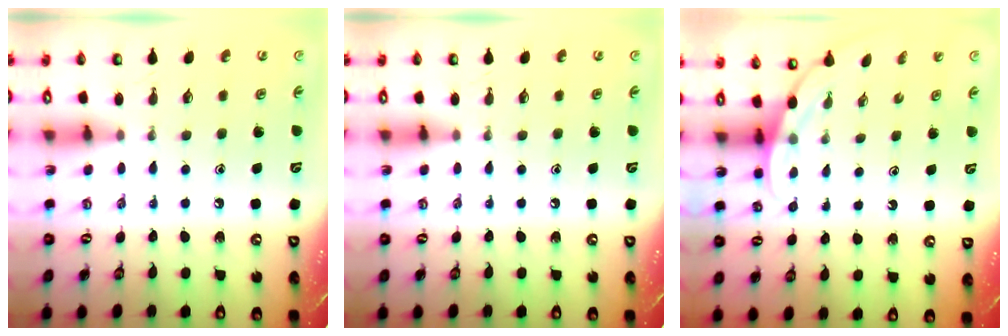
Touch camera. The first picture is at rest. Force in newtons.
{"total": 0.0}
{"total": 3.3, "press": 3.3, "slide": 0.2}